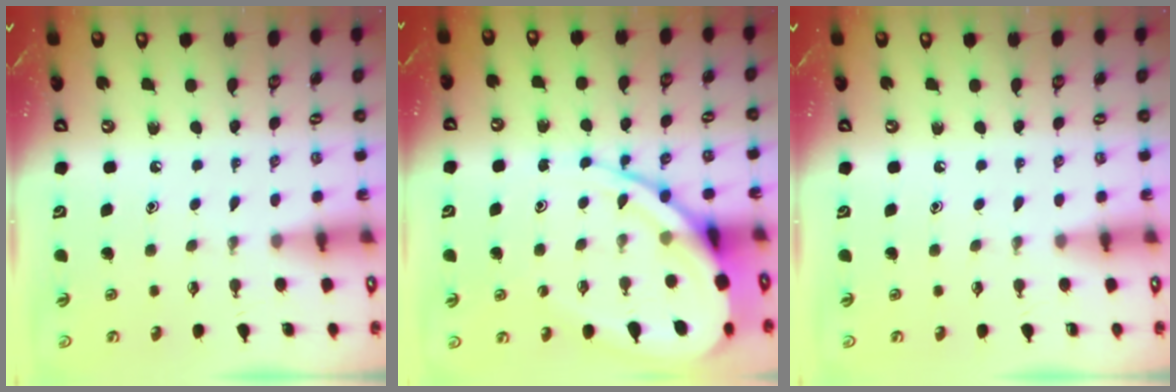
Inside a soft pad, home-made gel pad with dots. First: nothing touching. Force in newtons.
{"total": 14.3, "press": 14.2, "slide": 1.3}
{"total": 0.0}